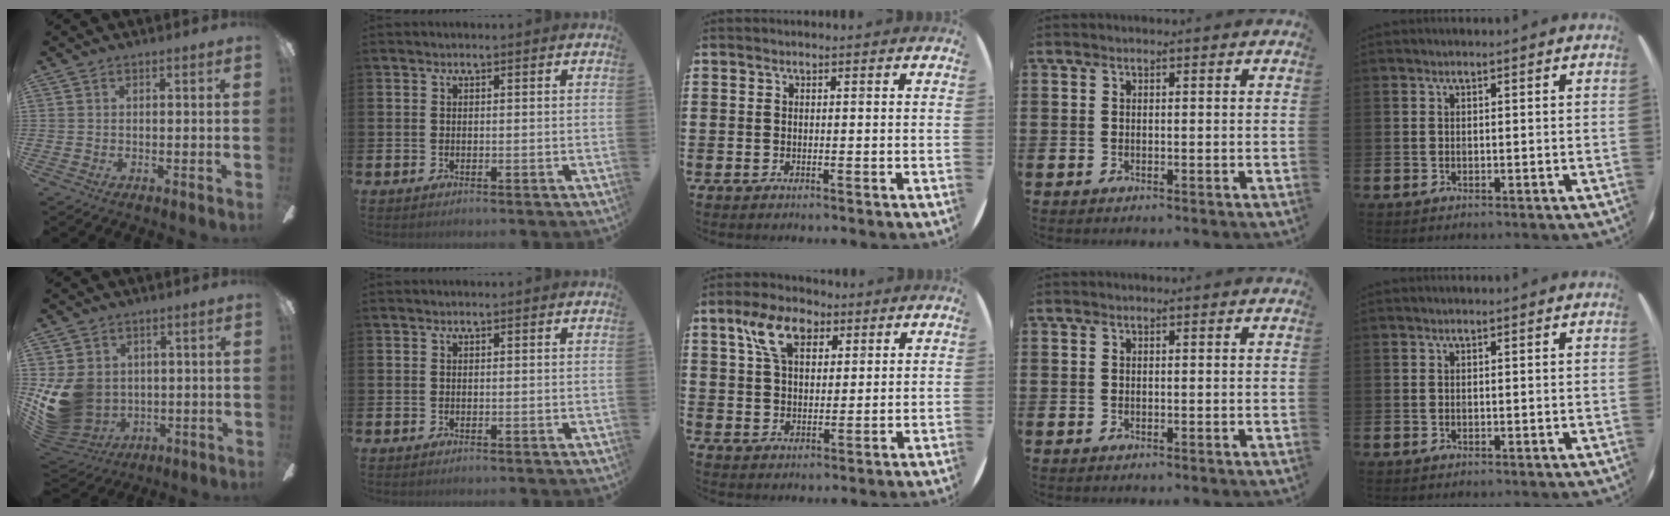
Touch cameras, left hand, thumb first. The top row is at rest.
{"thumb": {"total": 13.2, "force": [0.1, 11.4, 6.6], "torque": [-0.161, -0.013, 0.007]}, "middle": {"total": 7.6, "force": [4.2, 4.5, 4.5], "torque": [-0.096, 0.014, 0.078]}}